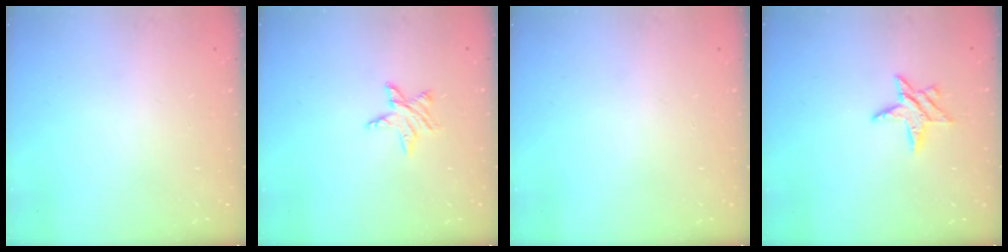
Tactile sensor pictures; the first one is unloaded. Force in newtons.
{"total": 4.7, "press": 4.7, "slide": 0.4}
{"total": 0.0}
{"total": 6.7, "press": 6.7, "slide": 0.2}